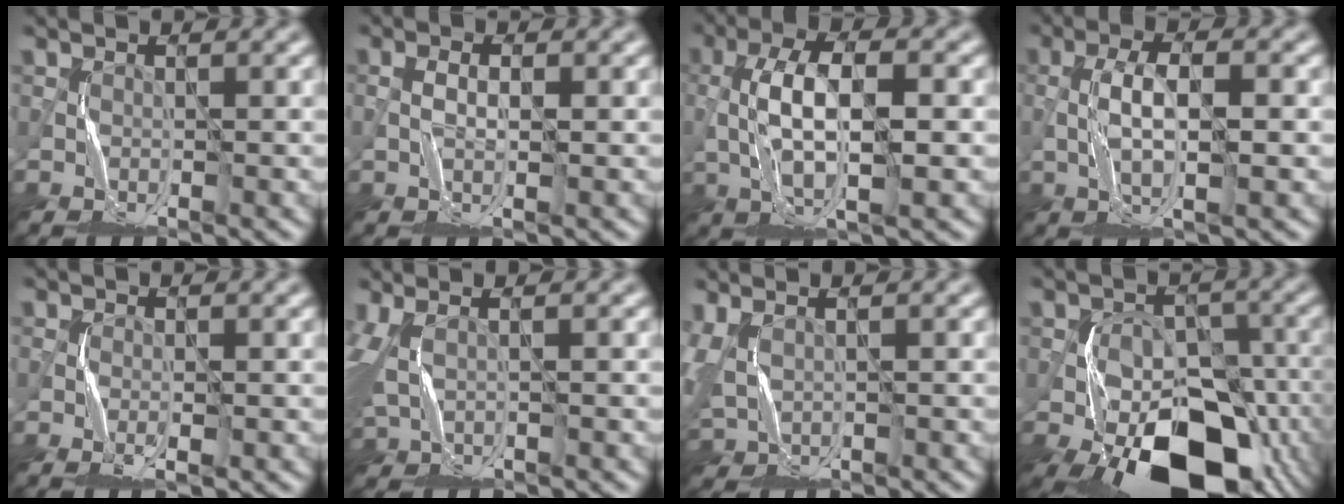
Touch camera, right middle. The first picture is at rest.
{"total": 1.2, "force": [0.4, 0.3, 1.1], "torque": [-0.015, -0.007, 0.009]}
{"total": 6.9, "force": [0.1, 2.7, 6.4], "torque": [-0.121, 0.006, 0.000]}
{"total": 4.0, "force": [-0.1, 1.2, 3.8], "torque": [-0.075, 0.000, -0.001]}
{"total": 1.0, "force": [-0.3, 0.2, 0.9], "torque": [-0.019, -0.004, -0.008]}
{"total": 4.1, "force": [1.9, 2.0, 3.1], "torque": [-0.083, 0.000, 0.037]}
{"total": 5.2, "force": [1.3, 3.0, 4.0], "torque": [-0.110, -0.004, 0.036]}
{"total": 15.1, "force": [-8.2, 8.1, 9.7], "torque": [-0.136, -0.028, -0.123]}